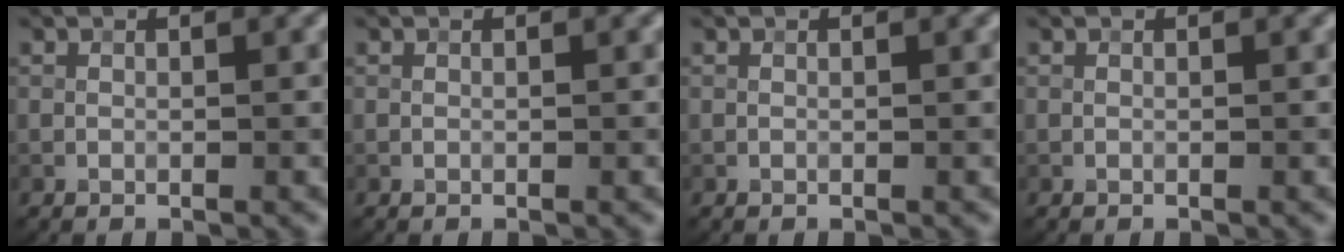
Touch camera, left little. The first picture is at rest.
{"total": 0.0}
{"total": 0.0}
{"total": 0.0}